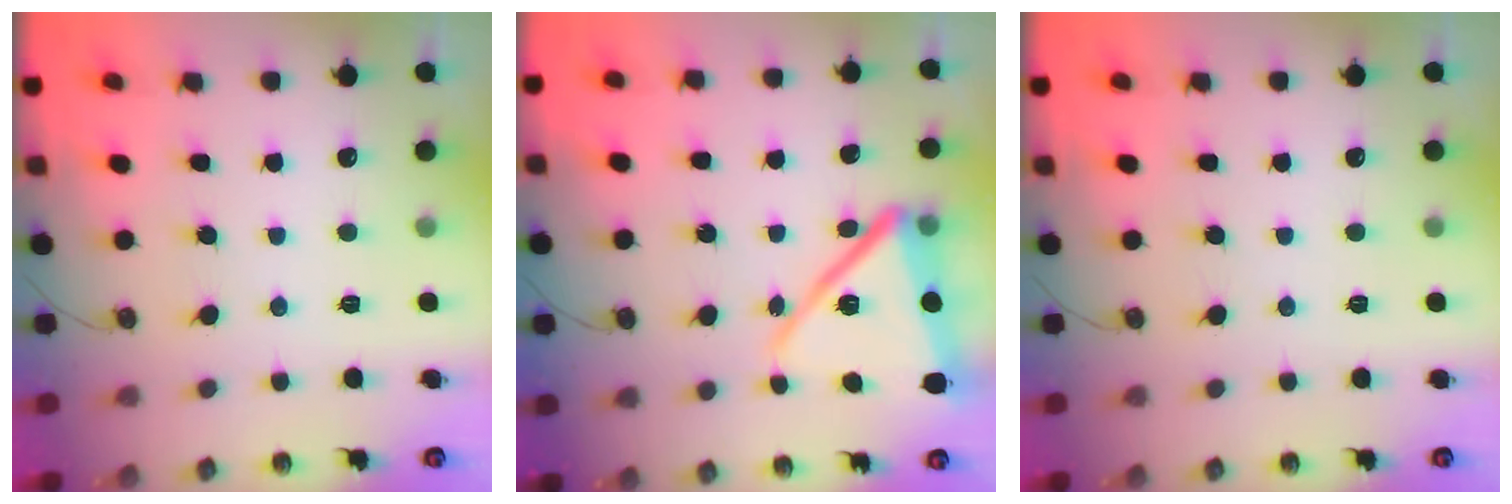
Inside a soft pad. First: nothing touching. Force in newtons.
{"total": 17.4, "press": 16.9, "slide": 4.2}
{"total": 0.0}